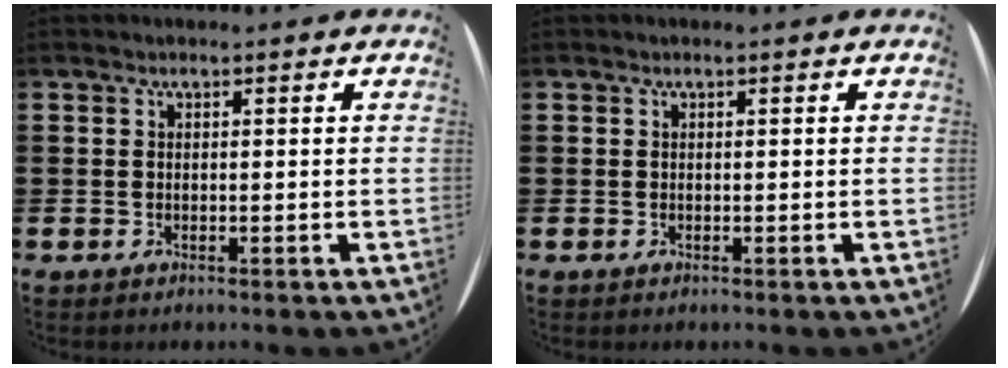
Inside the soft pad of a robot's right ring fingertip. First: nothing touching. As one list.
[{"total": 0.0}]